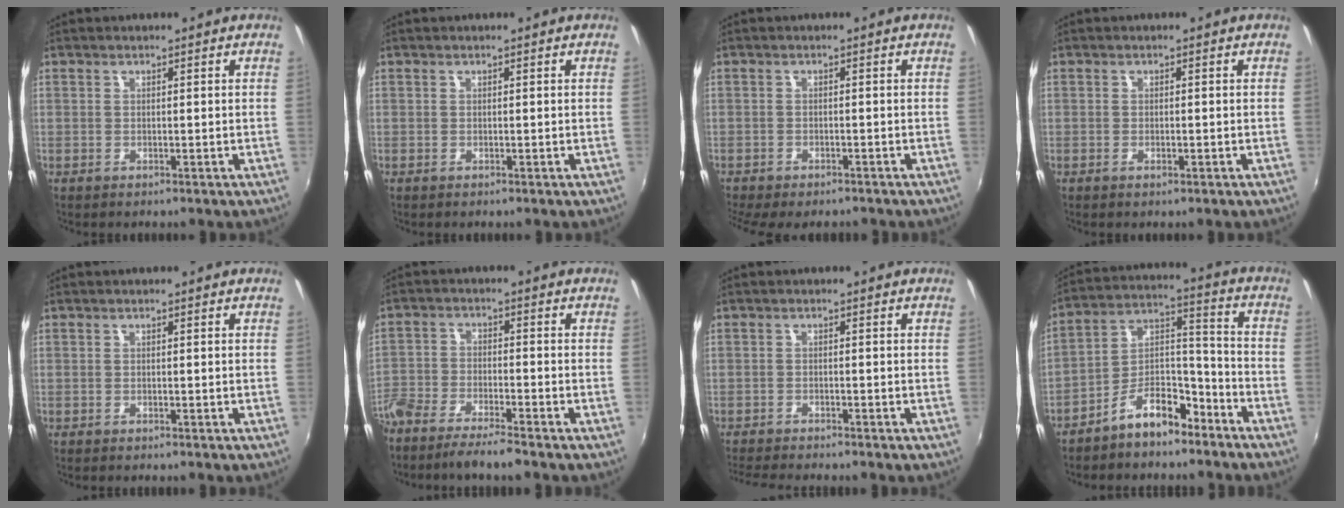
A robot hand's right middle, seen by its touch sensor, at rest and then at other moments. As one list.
[{"total": 0.0}, {"total": 6.9, "force": [-5.8, 1.9, 3.2], "torque": [-0.076, -0.032, -0.092]}, {"total": 0.8, "force": [-0.5, 0.4, 0.5], "torque": [-0.009, -0.002, -0.008]}, {"total": 0.6, "force": [-0.6, 0.1, 0.2], "torque": [-0.003, -0.003, -0.012]}, {"total": 8.8, "force": [-7.3, 1.1, 4.8], "torque": [-0.122, -0.023, -0.139]}, {"total": 6.1, "force": [-5.7, 0.2, 2.1], "torque": [-0.056, -0.022, -0.099]}, {"total": 10.4, "force": [-7.5, 4.5, 5.5], "torque": [-0.099, 0.046, -0.123]}]